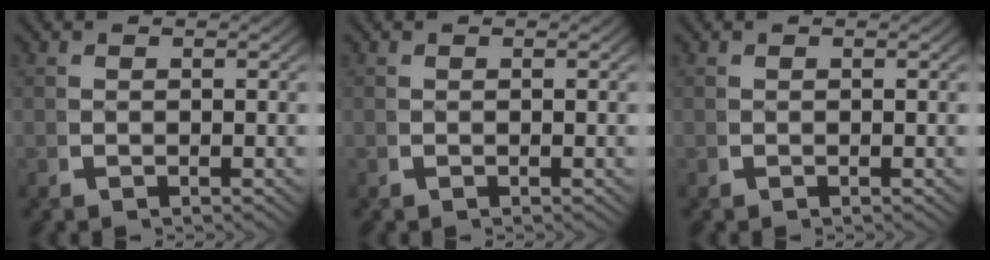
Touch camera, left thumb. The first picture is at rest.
{"total": 0.0}
{"total": 0.0}